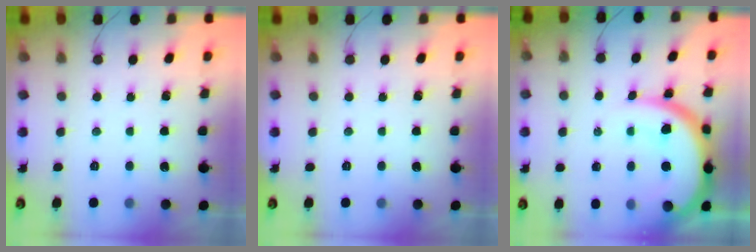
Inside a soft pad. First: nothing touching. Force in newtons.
{"total": 0.0}
{"total": 14.4, "press": 14.4, "slide": 1.3}